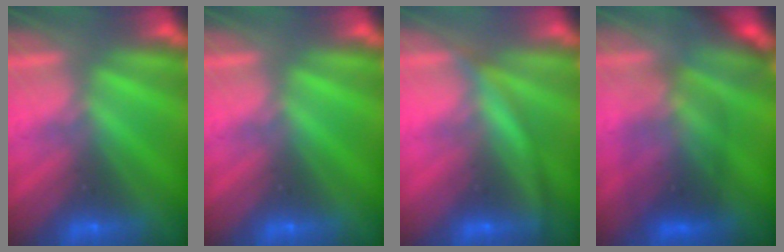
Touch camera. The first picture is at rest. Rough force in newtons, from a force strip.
{"total": 0.0}
{"total": 2.8}
{"total": 2.7}